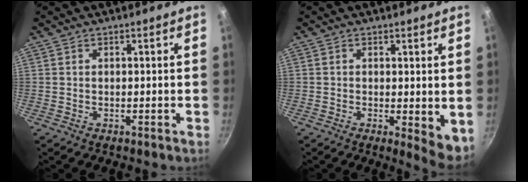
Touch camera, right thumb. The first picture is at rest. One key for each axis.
{"total": 5.5, "fx": -0.1, "fy": 2.2, "fz": 5.1, "tx": -0.063, "ty": -0.011, "tz": 0.001}